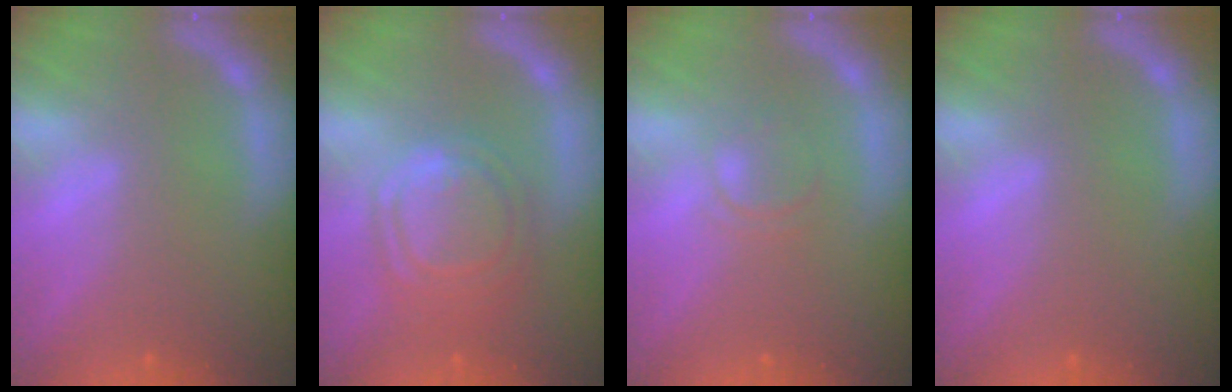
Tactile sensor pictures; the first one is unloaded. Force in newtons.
{"total": 8.0}
{"total": 2.0}
{"total": 0.0}